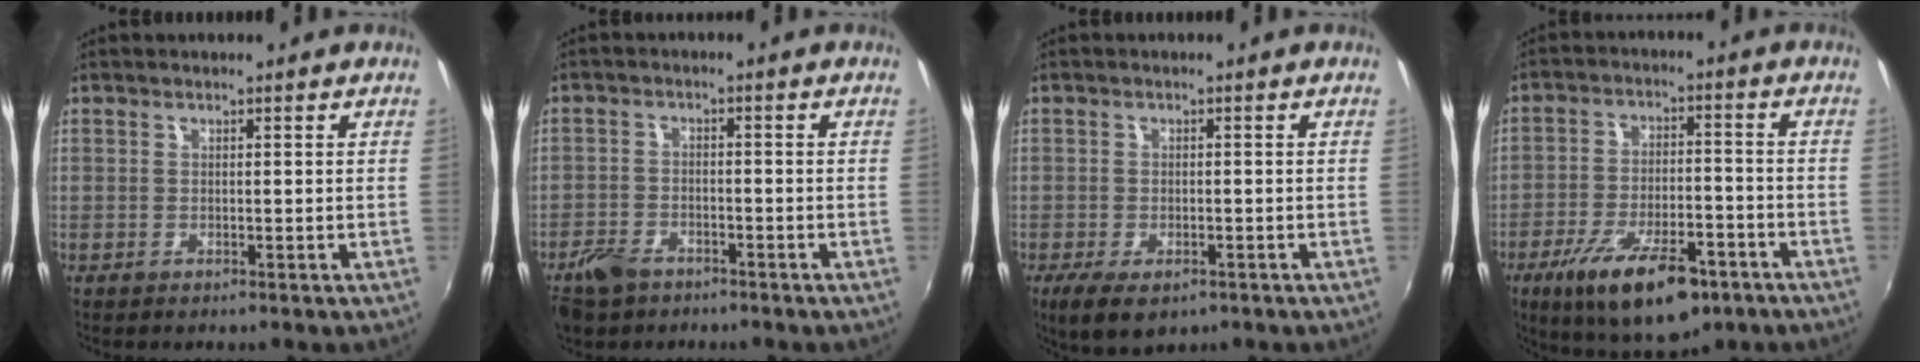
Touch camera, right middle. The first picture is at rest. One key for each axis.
{"total": 6.0, "fx": -4.3, "fy": 3.4, "fz": 2.5, "tx": -0.075, "ty": 0.002, "tz": -0.075}
{"total": 6.1, "fx": -3.6, "fy": 2.8, "fz": 4.1, "tx": -0.092, "ty": -0.026, "tz": -0.057}
{"total": 16.2, "fx": -9.8, "fy": 5.8, "fz": 11.4, "tx": -0.214, "ty": -0.027, "tz": -0.151}